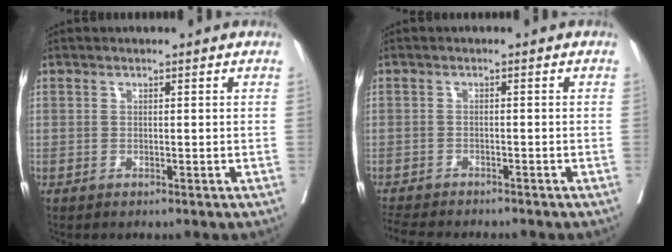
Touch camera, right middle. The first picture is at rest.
{"total": 7.3, "force": [-6.7, 1.4, 2.7], "torque": [-0.043, -0.010, -0.103]}